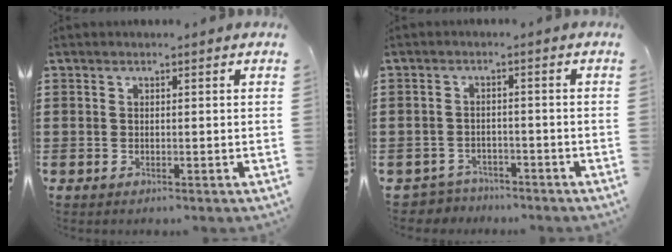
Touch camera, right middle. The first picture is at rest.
{"total": 2.6, "force": [-2.5, 0.7, -0.3], "torque": [-0.003, 0.001, -0.057]}